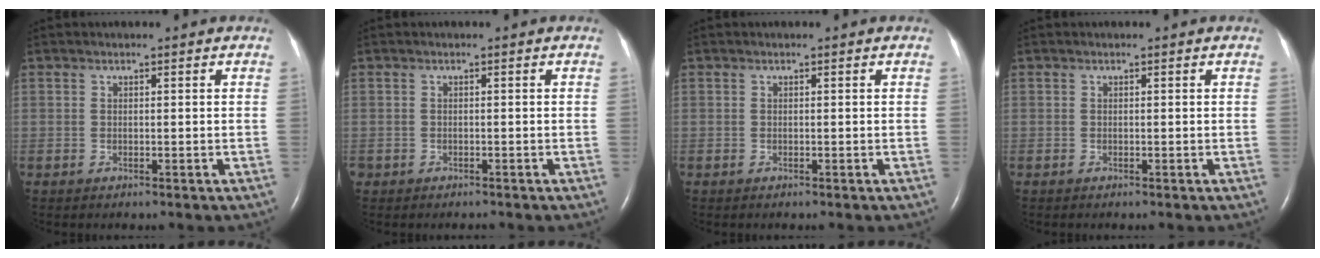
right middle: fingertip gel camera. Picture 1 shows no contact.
{"total": 1.0, "force": [-0.8, 0.6, 0.1], "torque": [-0.009, 0.001, -0.011]}
{"total": 0.0}
{"total": 0.0}